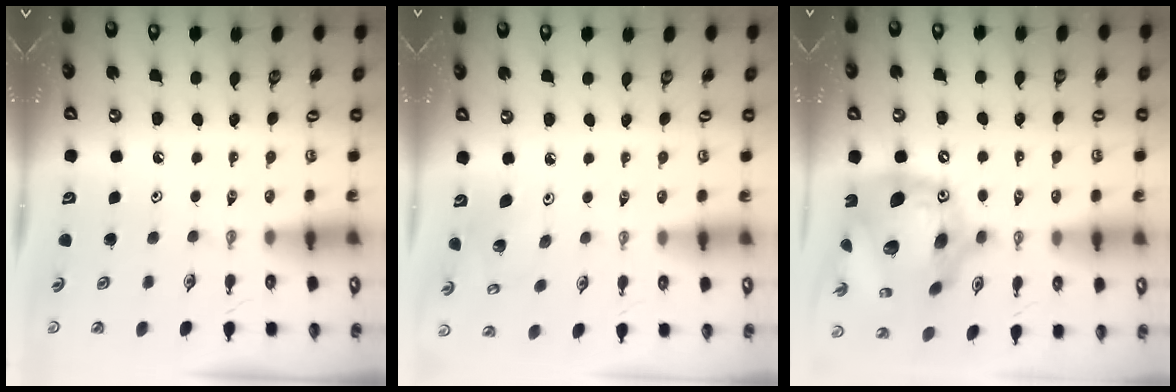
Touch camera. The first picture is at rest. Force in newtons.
{"total": 3.9, "press": 3.7, "slide": 1.3}
{"total": 25.3, "press": 25.2, "slide": 3.0}